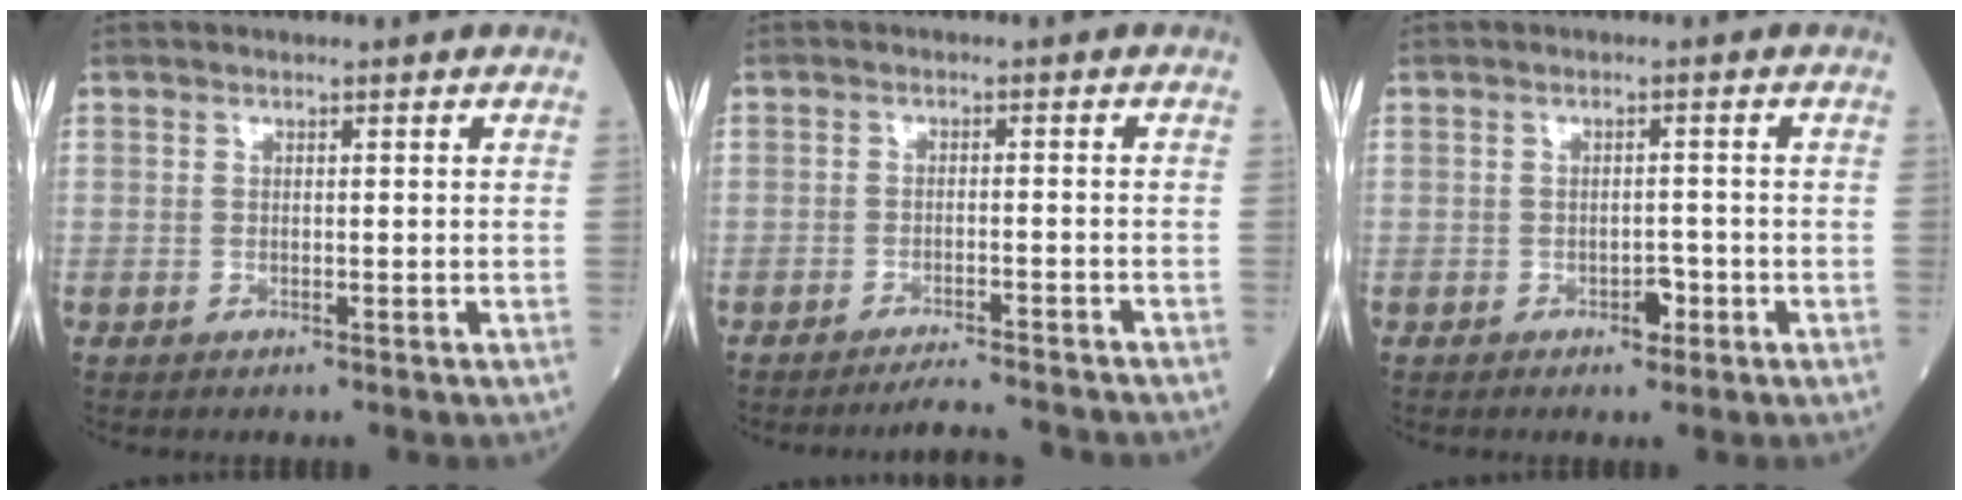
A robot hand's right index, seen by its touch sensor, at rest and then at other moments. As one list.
[{"total": 6.8, "force": [-6.5, -0.3, 2.0], "torque": [-0.023, -0.012, -0.094]}, {"total": 2.0, "force": [-1.0, 1.0, 1.4], "torque": [-0.017, 0.003, -0.013]}]